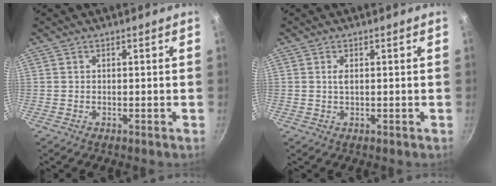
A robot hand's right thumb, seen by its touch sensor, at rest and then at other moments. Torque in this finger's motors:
{"motor_torque": [0.49, 0.24, 0.42, 0.03, 0.03]}